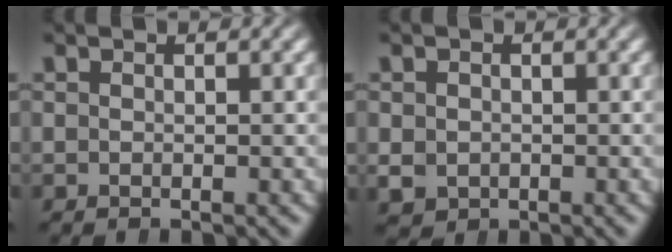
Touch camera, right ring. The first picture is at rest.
{"total": 2.5, "force": [-0.5, 2.2, 0.9], "torque": [-0.025, -0.020, 0.007]}